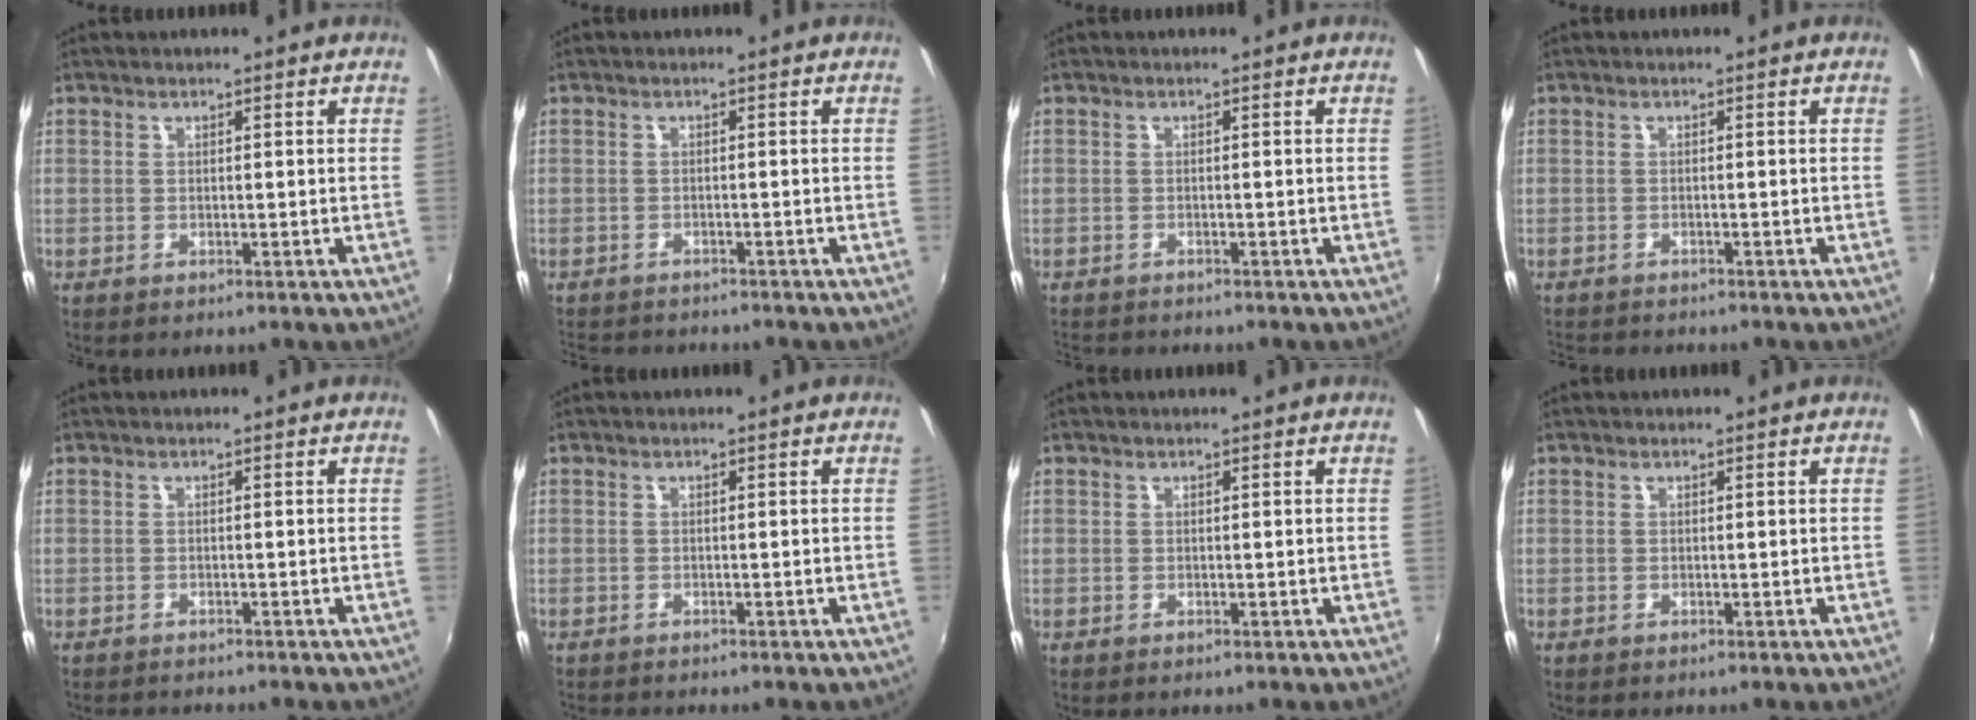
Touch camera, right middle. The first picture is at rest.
{"total": 6.1, "force": [-5.8, 1.1, 1.6], "torque": [-0.047, -0.017, -0.089]}
{"total": 3.2, "force": [-3.1, 0.3, 0.9], "torque": [-0.026, -0.020, -0.052]}
{"total": 4.0, "force": [-3.8, 0.4, 1.1], "torque": [-0.031, -0.020, -0.064]}
{"total": 1.9, "force": [-1.9, 0.1, 0.5], "torque": [-0.017, -0.012, -0.029]}
{"total": 1.0, "force": [-1.0, -0.1, 0.3], "torque": [-0.005, -0.008, -0.016]}
{"total": 0.0}
{"total": 0.0}